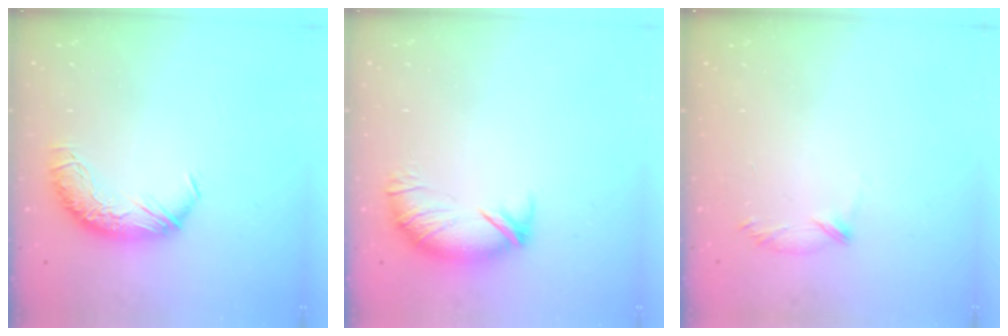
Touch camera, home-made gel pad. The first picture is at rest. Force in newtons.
{"total": 4.1, "press": 3.7, "slide": 1.7}
{"total": 6.5, "press": 6.4, "slide": 0.9}